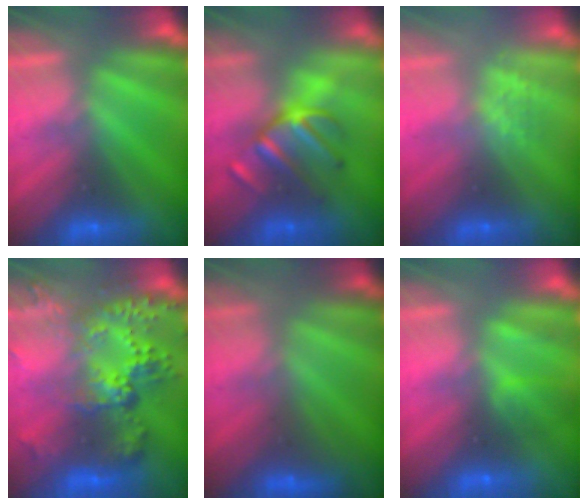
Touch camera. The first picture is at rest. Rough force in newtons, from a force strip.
{"total": 2.8}
{"total": 2.8}
{"total": 6.3}
{"total": 3.0}
{"total": 2.1}